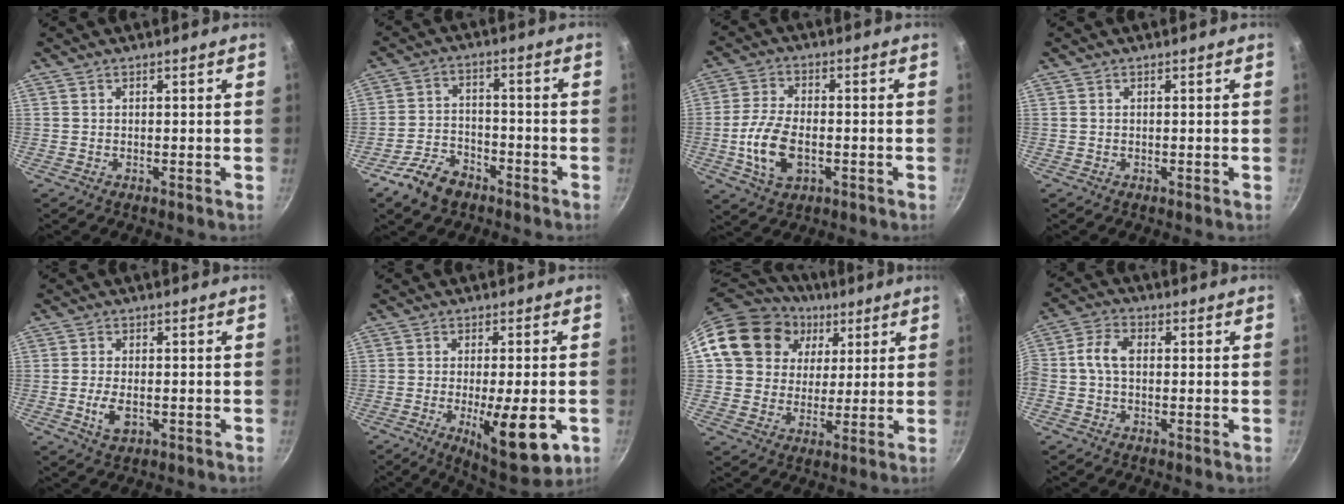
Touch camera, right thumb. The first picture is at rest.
{"total": 8.3, "force": [-5.5, 4.9, 3.9], "torque": [-0.063, 0.044, -0.100]}
{"total": 9.9, "force": [-2.3, 5.6, 7.9], "torque": [-0.158, 0.013, -0.045]}
{"total": 0.0}
{"total": 4.9, "force": [-1.2, 2.6, 3.9], "torque": [-0.074, 0.002, -0.019]}
{"total": 13.8, "force": [-4.0, 4.0, 12.6], "torque": [-0.170, -0.001, -0.051]}
{"total": 17.7, "force": [5.9, 15.0, 7.3], "torque": [-0.116, 0.014, 0.099]}
{"total": 5.8, "force": [0.1, 3.9, 4.4], "torque": [-0.086, 0.020, -0.012]}